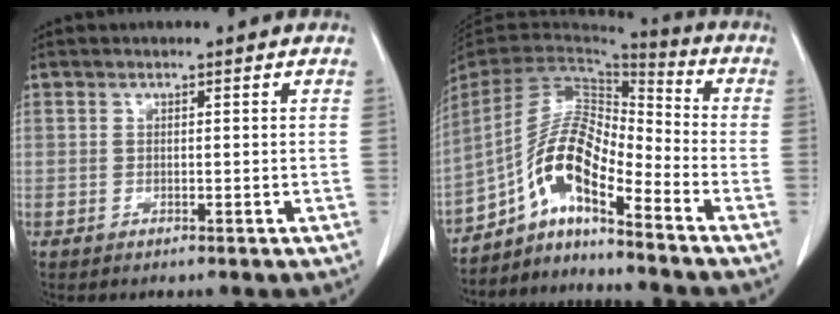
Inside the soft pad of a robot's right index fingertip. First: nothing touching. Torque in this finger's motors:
{"motor_torque": [1.51, -0.63, 0.46, 0.11]}